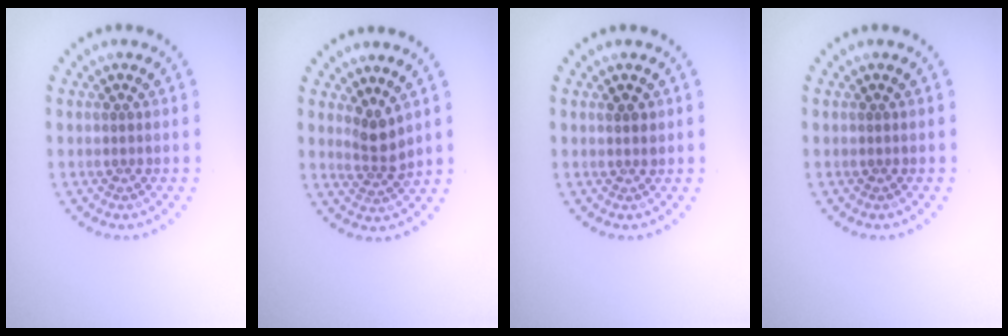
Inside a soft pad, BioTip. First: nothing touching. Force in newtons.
{"total": 2.3, "press": 1.7, "slide": 1.6}
{"total": 1.1, "press": 1.0, "slide": 0.5}
{"total": 0.0}